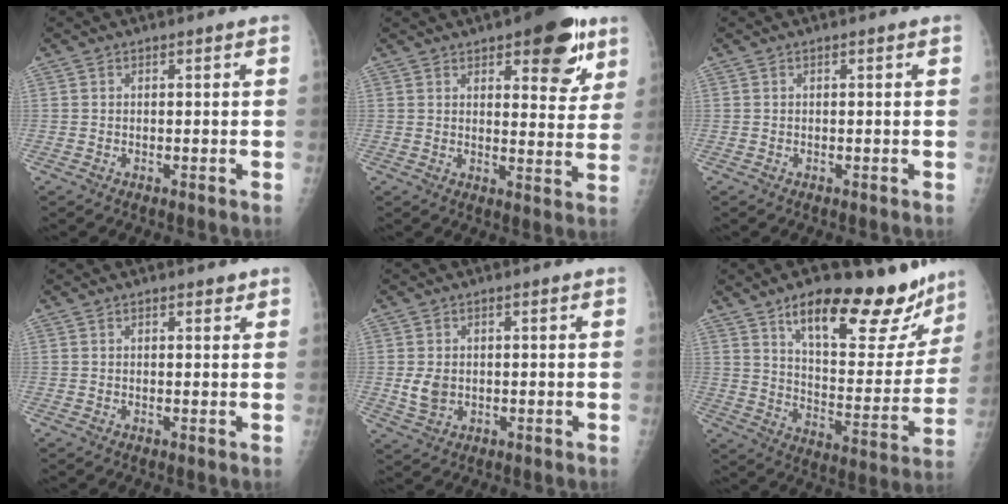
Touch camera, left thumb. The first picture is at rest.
{"total": 13.0, "force": [7.3, 5.4, 9.4], "torque": [-0.076, -0.031, 0.093]}
{"total": 0.0}
{"total": 1.4, "force": [1.0, 0.7, 0.8], "torque": [-0.002, -0.003, 0.010]}
{"total": 4.0, "force": [-0.1, 3.1, 2.6], "torque": [-0.042, -0.006, 0.006]}
{"total": 24.3, "force": [17.4, 8.4, 14.8], "torque": [-0.163, -0.085, 0.255]}